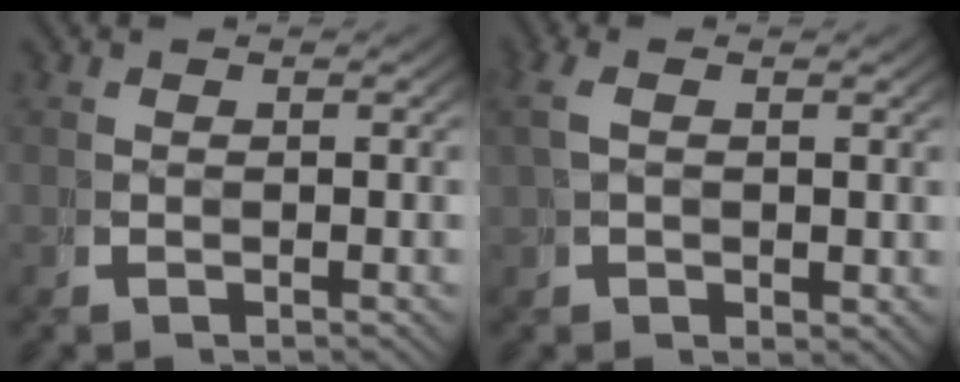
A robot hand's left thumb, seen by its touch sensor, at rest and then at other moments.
{"total": 2.2, "force": [0.7, 1.0, 1.8], "torque": [-0.045, 0.000, 0.020]}